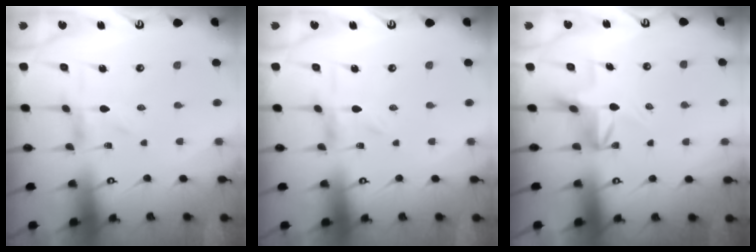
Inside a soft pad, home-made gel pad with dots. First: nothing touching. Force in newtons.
{"total": 0.7, "press": 0.7, "slide": 0.2}
{"total": 5.7, "press": 5.7, "slide": 0.6}